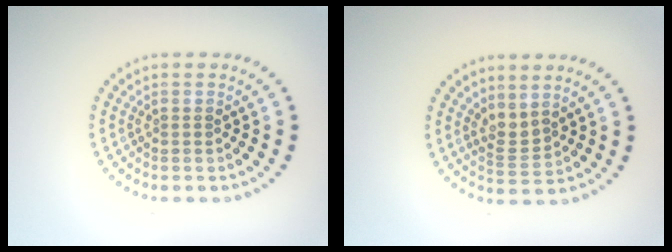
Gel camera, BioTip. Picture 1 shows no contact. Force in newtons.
{"total": 1.9, "press": 1.4, "slide": 1.2}